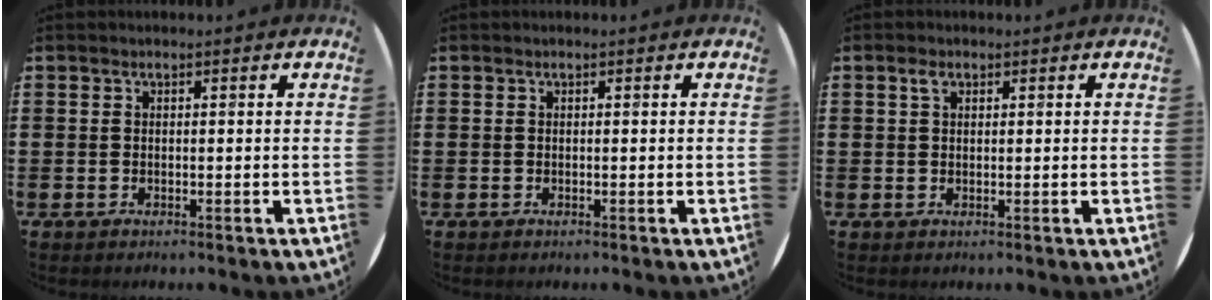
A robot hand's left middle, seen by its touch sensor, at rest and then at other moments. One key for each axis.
{"total": 0.0}
{"total": 1.5, "fx": 0.9, "fy": 0.9, "fz": 0.8, "tx": -0.011, "ty": 0.002, "tz": 0.014}